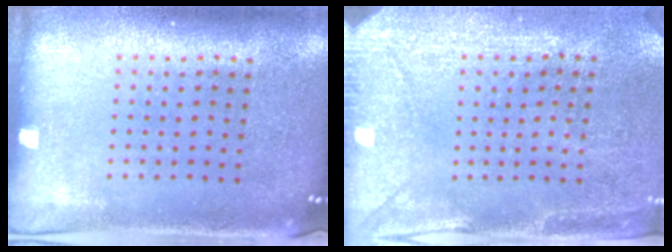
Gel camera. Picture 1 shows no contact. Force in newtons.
{"total": 2.8, "press": 2.7, "slide": 0.9}